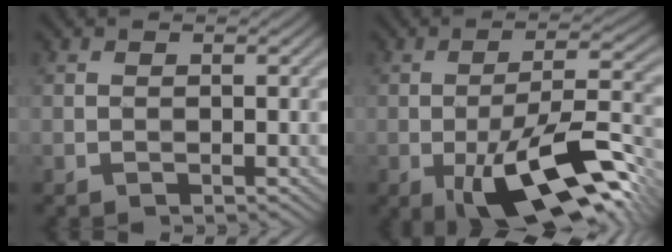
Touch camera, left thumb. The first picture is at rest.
{"total": 14.3, "force": [-6.0, 4.6, 12.1], "torque": [-0.201, 0.000, -0.101]}